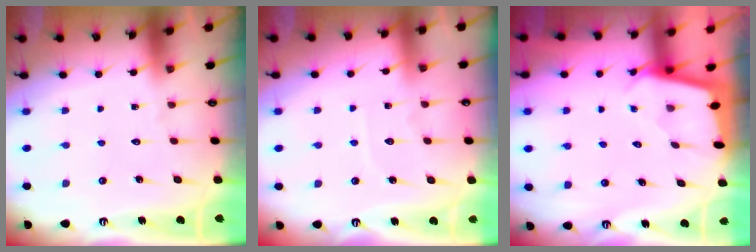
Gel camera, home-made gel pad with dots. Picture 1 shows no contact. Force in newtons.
{"total": 5.5, "press": 5.4, "slide": 0.5}
{"total": 1.9, "press": 1.9, "slide": 0.2}